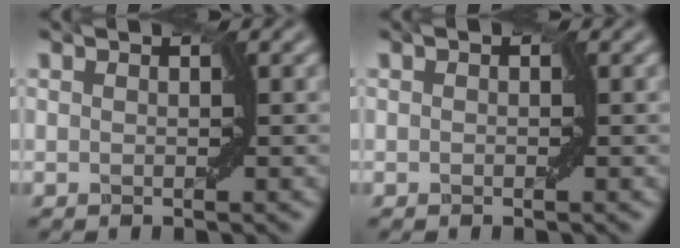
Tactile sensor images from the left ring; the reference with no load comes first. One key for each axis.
{"total": 0.0}